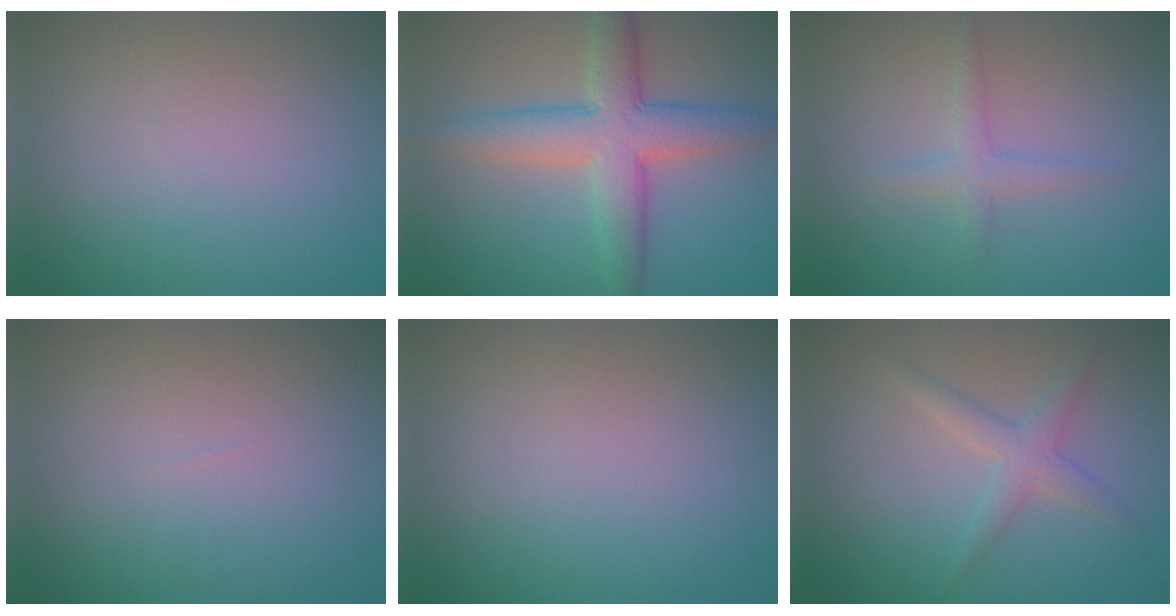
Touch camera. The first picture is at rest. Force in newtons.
{"total": 6.8, "press": 6.8, "slide": 0.1}
{"total": 1.6, "press": 1.6, "slide": 0.1}
{"total": 0.0}
{"total": 0.0}
{"total": 2.4, "press": 2.4, "slide": 0.0}